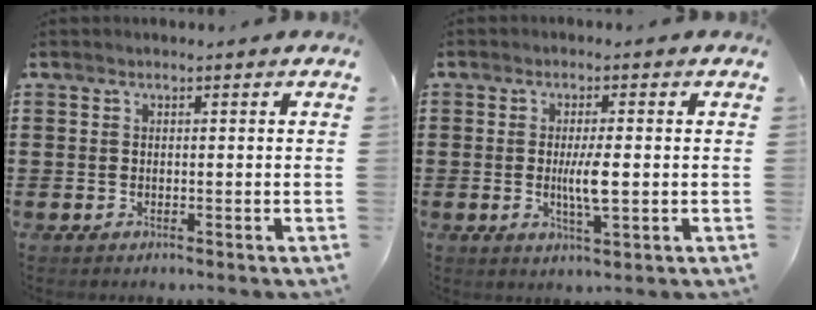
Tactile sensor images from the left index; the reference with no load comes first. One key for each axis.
{"total": 4.5, "fx": -0.2, "fy": 0.7, "fz": 4.5, "tx": -0.088, "ty": -0.004, "tz": -0.008}